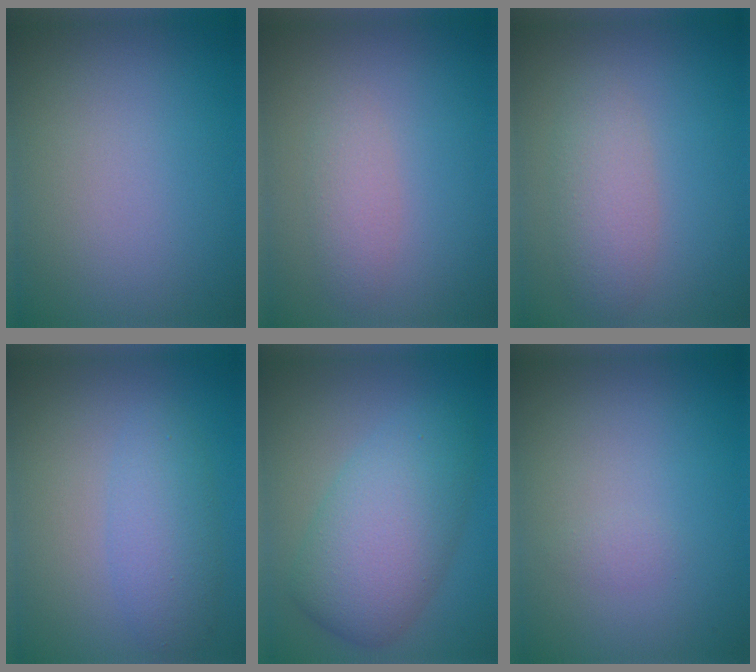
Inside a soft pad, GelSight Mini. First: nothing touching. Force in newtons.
{"total": 1.7, "press": 1.7, "slide": 0.1}
{"total": 2.7, "press": 2.7, "slide": 0.2}
{"total": 3.3, "press": 3.2, "slide": 0.1}
{"total": 6.8, "press": 6.8, "slide": 0.2}
{"total": 0.5, "press": 0.5, "slide": 0.1}